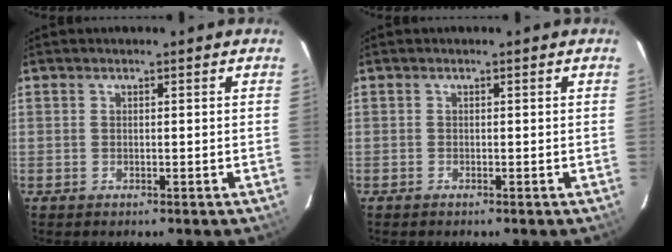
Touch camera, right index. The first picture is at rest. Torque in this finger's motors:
{"motor_torque": [0.00, -0.01, -0.01, -0.06]}